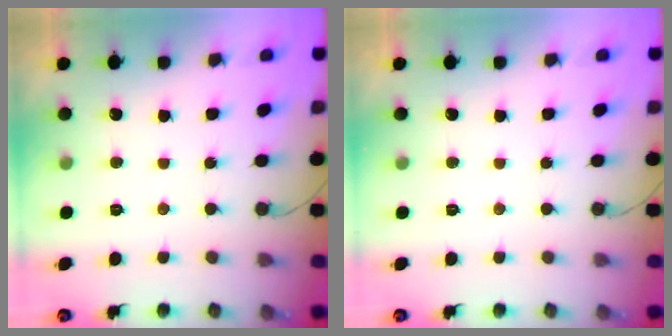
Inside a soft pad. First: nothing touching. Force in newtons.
{"total": 0.0}